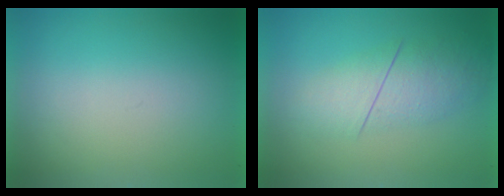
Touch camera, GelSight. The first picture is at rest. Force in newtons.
{"total": 2.7}